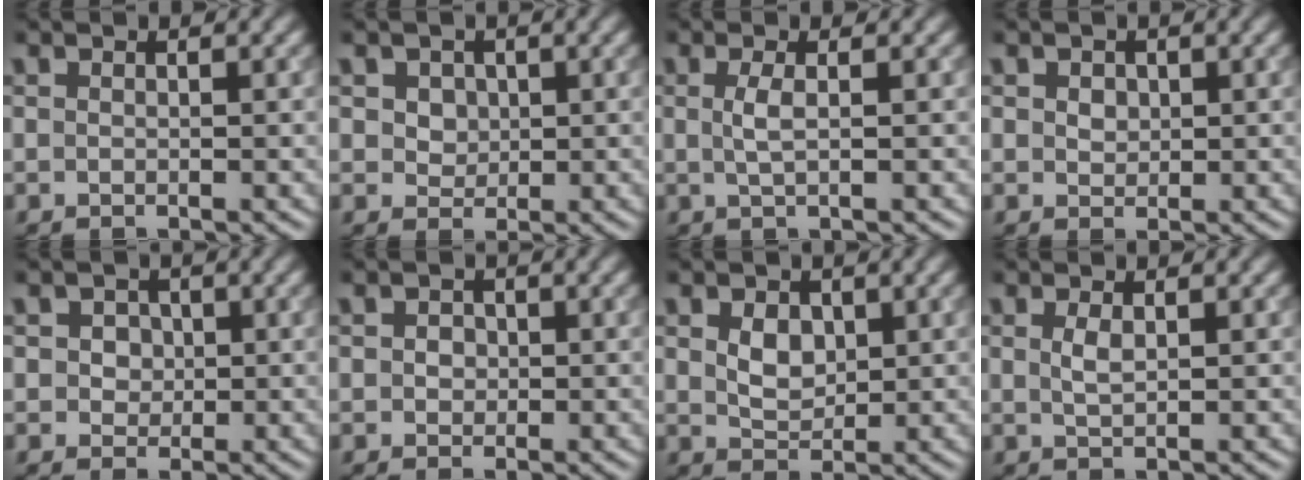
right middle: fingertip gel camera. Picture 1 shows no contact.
{"total": 3.1, "force": [1.3, 2.4, 1.5], "torque": [-0.036, 0.008, 0.027]}
{"total": 1.7, "force": [0.2, 0.5, 1.6], "torque": [-0.031, 0.002, 0.002]}
{"total": 1.4, "force": [0.5, 1.2, 0.7], "torque": [-0.011, 0.004, 0.005]}
{"total": 2.5, "force": [0.8, 2.0, 1.2], "torque": [-0.015, 0.014, 0.004]}
{"total": 1.4, "force": [0.2, 1.2, 0.7], "torque": [-0.008, 0.006, -0.003]}
{"total": 2.6, "force": [0.8, 1.9, 1.7], "torque": [-0.035, -0.003, 0.016]}
{"total": 1.4, "force": [0.5, 0.6, 1.2], "torque": [-0.029, -0.001, 0.012]}